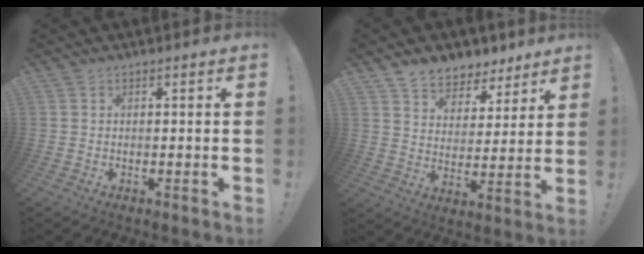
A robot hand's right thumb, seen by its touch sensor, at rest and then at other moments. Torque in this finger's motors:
{"motor_torque": [0.09, 0.40, 0.14, 0.09, 0.00]}